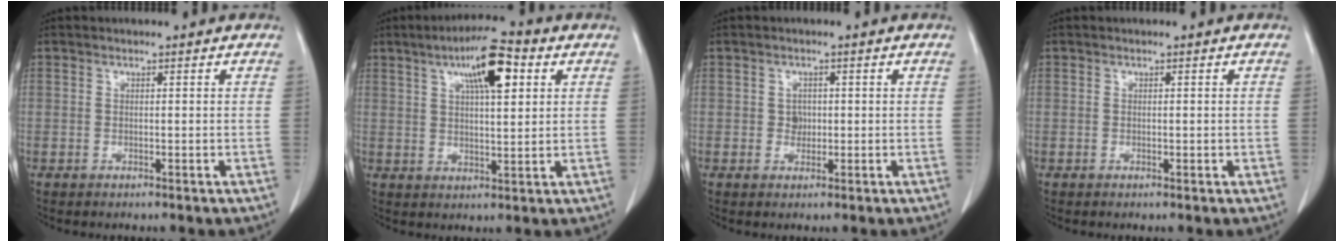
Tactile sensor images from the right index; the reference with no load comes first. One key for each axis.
{"total": 9.9, "fx": 4.3, "fy": 2.2, "fz": 8.6, "tx": -0.147, "ty": 0.018, "tz": 0.068}
{"total": 1.6, "fx": 0.1, "fy": 1.4, "fz": 0.8, "tx": -0.008, "ty": 0.005, "tz": 0.006}
{"total": 0.6, "fx": 0.0, "fy": 0.3, "fz": 0.4, "tx": -0.003, "ty": 0.002, "tz": 0.003}